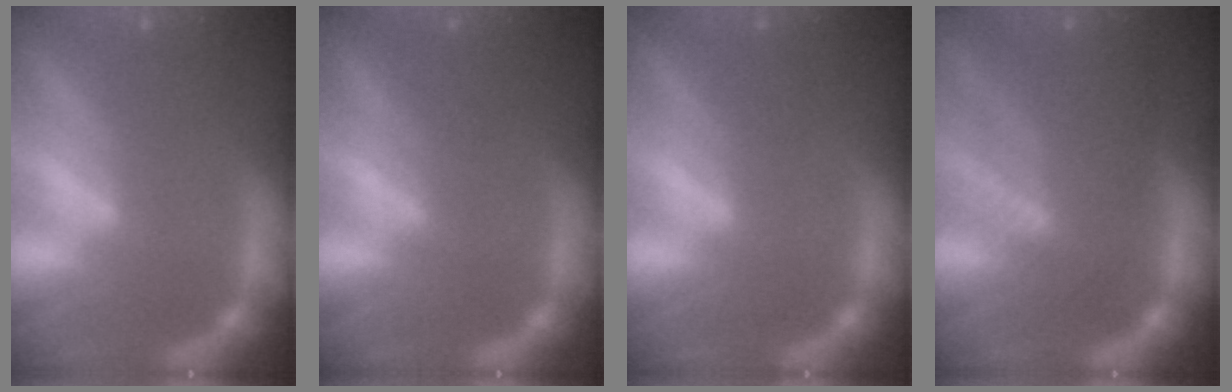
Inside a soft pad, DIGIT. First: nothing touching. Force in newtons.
{"total": 1.9}
{"total": 1.5}
{"total": 7.5}